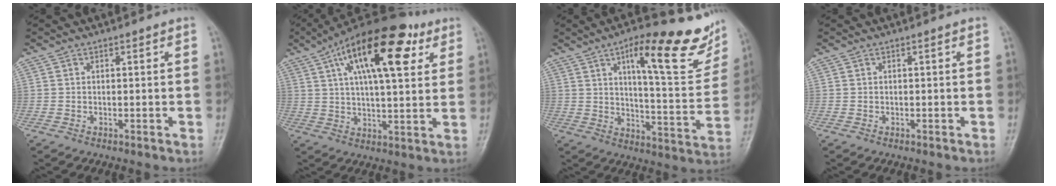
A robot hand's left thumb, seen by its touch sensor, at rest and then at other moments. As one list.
[{"total": 21.5, "force": [9.2, 8.7, 17.4], "torque": [-0.263, -0.002, 0.144]}, {"total": 21.6, "force": [11.5, 6.0, 17.3], "torque": [-0.195, -0.040, 0.167]}, {"total": 0.0}]